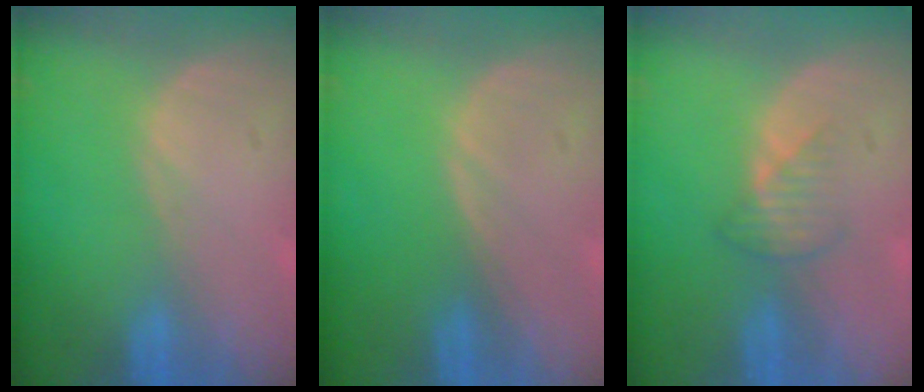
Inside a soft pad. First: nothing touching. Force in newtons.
{"total": 0.0}
{"total": 2.5, "press": 2.5, "slide": 0.3}